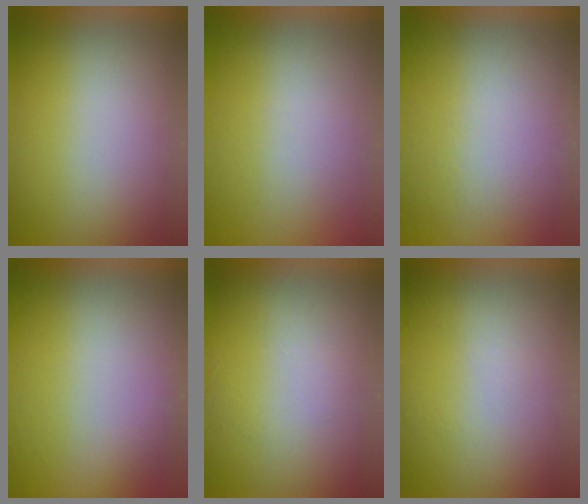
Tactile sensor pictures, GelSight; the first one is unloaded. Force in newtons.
{"total": 5.4}
{"total": 8.2}
{"total": 8.4}
{"total": 1.2}
{"total": 1.1}